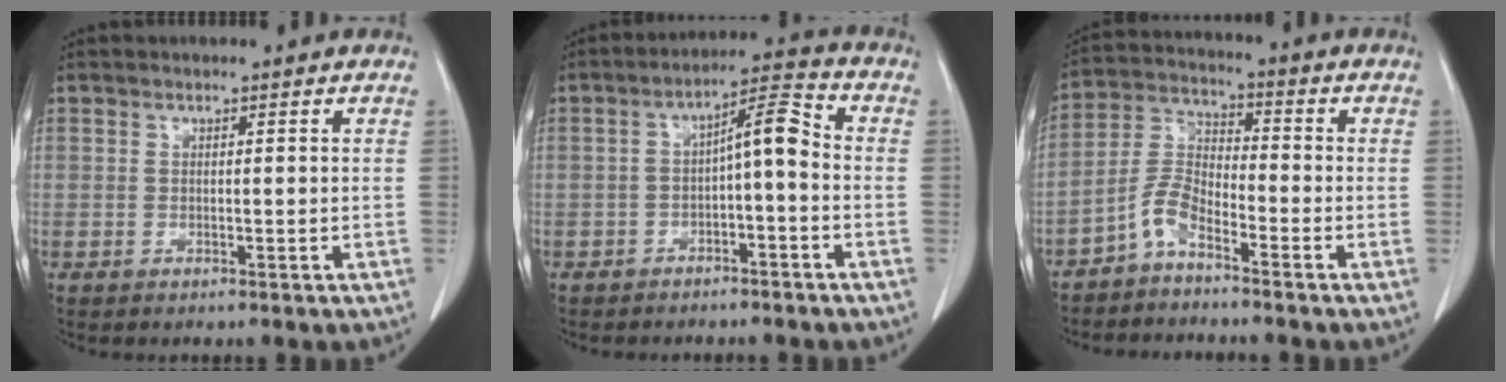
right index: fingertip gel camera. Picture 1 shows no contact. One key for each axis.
{"total": 6.8, "fx": -1.2, "fy": 1.6, "fz": 6.5, "tx": -0.104, "ty": 0.031, "tz": -0.020}
{"total": 5.3, "fx": -3.9, "fy": 1.5, "fz": 3.2, "tx": -0.076, "ty": 0.002, "tz": -0.087}